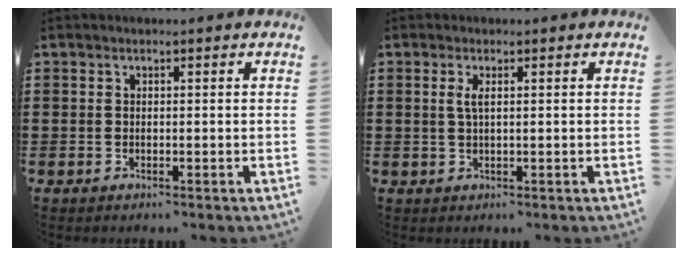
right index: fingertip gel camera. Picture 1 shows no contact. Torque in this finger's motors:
{"motor_torque": [0.74, 0.55, 0.09, 0.06]}